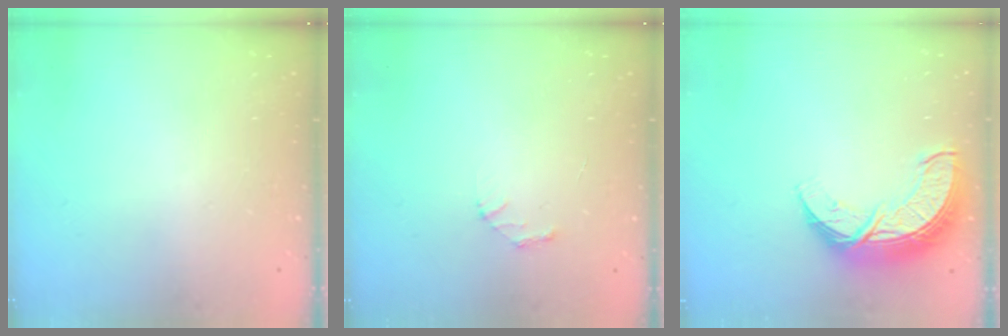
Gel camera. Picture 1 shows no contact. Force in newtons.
{"total": 2.1, "press": 2.1, "slide": 0.2}
{"total": 11.4, "press": 11.4, "slide": 0.8}